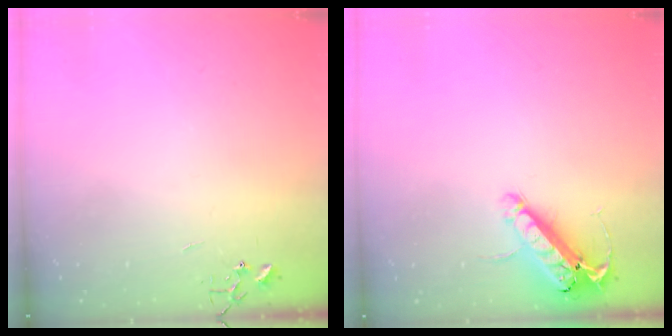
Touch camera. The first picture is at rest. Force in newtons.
{"total": 14.7, "press": 14.5, "slide": 2.6}